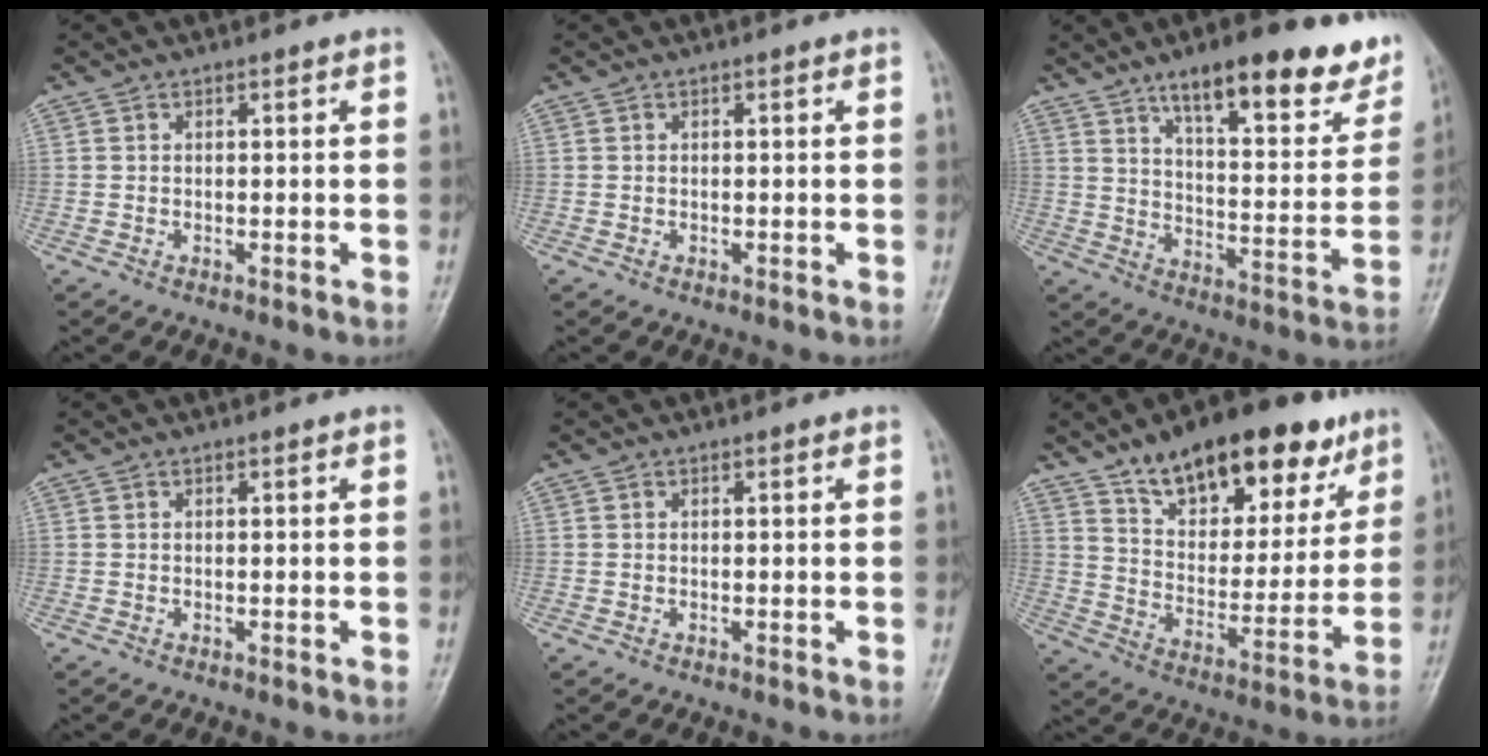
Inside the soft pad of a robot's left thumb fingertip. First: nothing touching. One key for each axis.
{"total": 0.0}
{"total": 20.7, "fx": 13.7, "fy": 6.7, "fz": 14.0, "tx": -0.144, "ty": -0.057, "tz": 0.196}
{"total": 0.0}
{"total": 0.0}
{"total": 23.2, "fx": 14.9, "fy": 10.7, "fz": 14.4, "tx": -0.170, "ty": -0.047, "tz": 0.236}